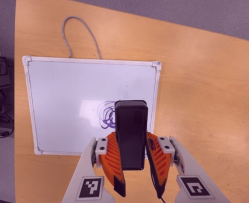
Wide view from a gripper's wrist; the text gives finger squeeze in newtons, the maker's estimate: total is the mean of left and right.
{"total": 9.6, "left": 7.4, "right": 11.7}